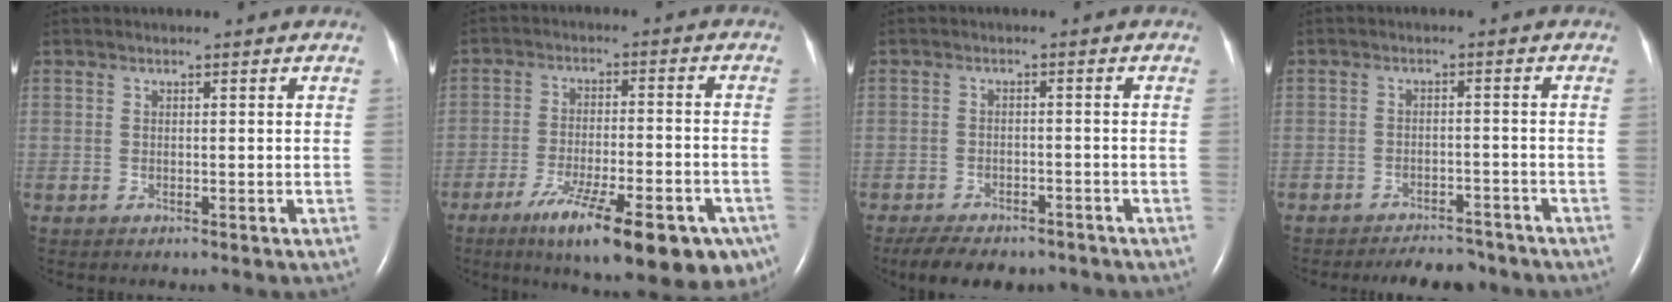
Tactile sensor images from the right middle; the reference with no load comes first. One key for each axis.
{"total": 19.9, "fx": -12.3, "fy": 5.1, "fz": 14.8, "tx": -0.164, "ty": -0.016, "tz": -0.178}
{"total": 10.6, "fx": -8.5, "fy": 4.5, "fz": 4.6, "tx": -0.080, "ty": -0.003, "tz": -0.119}
{"total": 6.8, "fx": -6.2, "fy": 2.3, "fz": 1.6, "tx": -0.021, "ty": -0.003, "tz": -0.084}